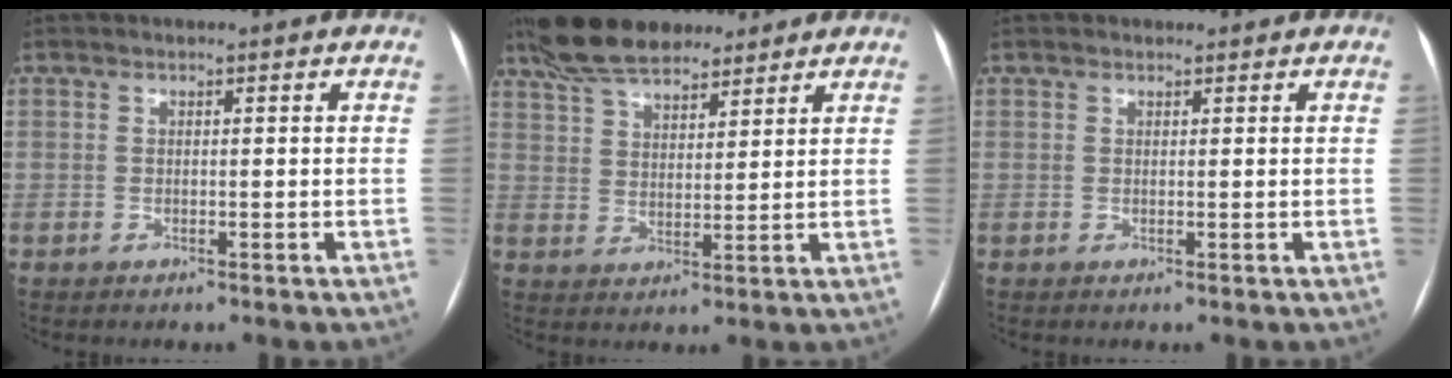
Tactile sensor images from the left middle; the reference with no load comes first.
{"total": 11.7, "force": [9.6, 3.8, 5.6], "torque": [-0.104, 0.029, 0.172]}
{"total": 0.7, "force": [0.6, 0.2, 0.0], "torque": [-0.007, 0.006, 0.012]}